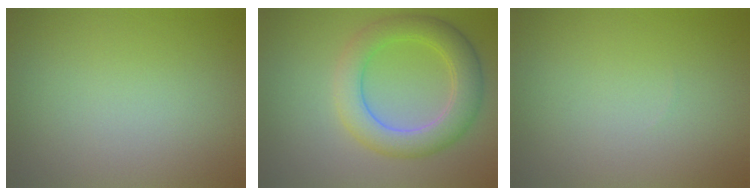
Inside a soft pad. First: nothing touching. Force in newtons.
{"total": 5.1, "press": 5.1, "slide": 0.2}
{"total": 0.0}